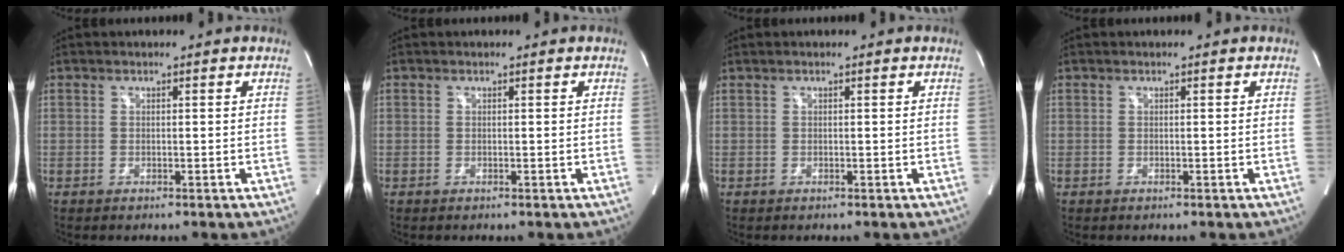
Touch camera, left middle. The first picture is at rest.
{"total": 0.5, "force": [-0.2, -0.3, -0.4], "torque": [0.008, -0.003, -0.004]}
{"total": 0.0}
{"total": 0.0}